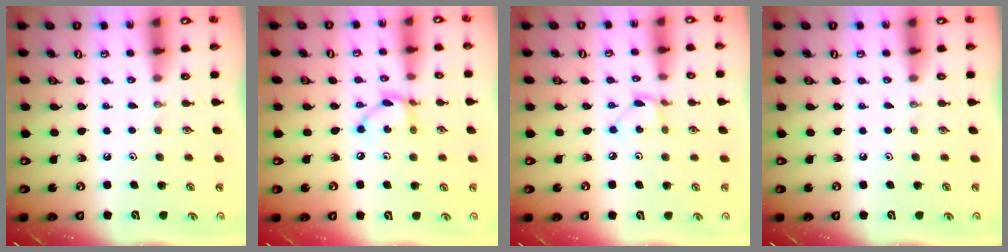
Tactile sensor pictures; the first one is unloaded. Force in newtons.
{"total": 6.8, "press": 6.8, "slide": 0.2}
{"total": 2.2, "press": 2.2, "slide": 0.1}
{"total": 0.0}